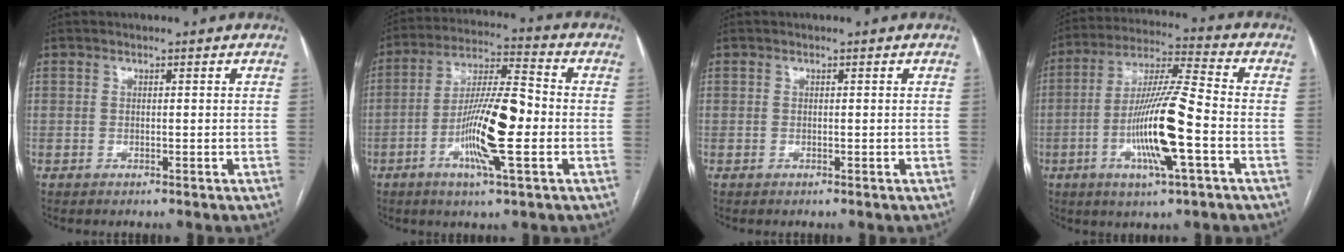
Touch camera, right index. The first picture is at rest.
{"total": 13.6, "force": [-3.2, 1.4, 13.1], "torque": [-0.243, 0.003, -0.061]}
{"total": 0.0}
{"total": 14.6, "force": [-4.0, 0.7, 14.0], "torque": [-0.270, -0.003, -0.075]}